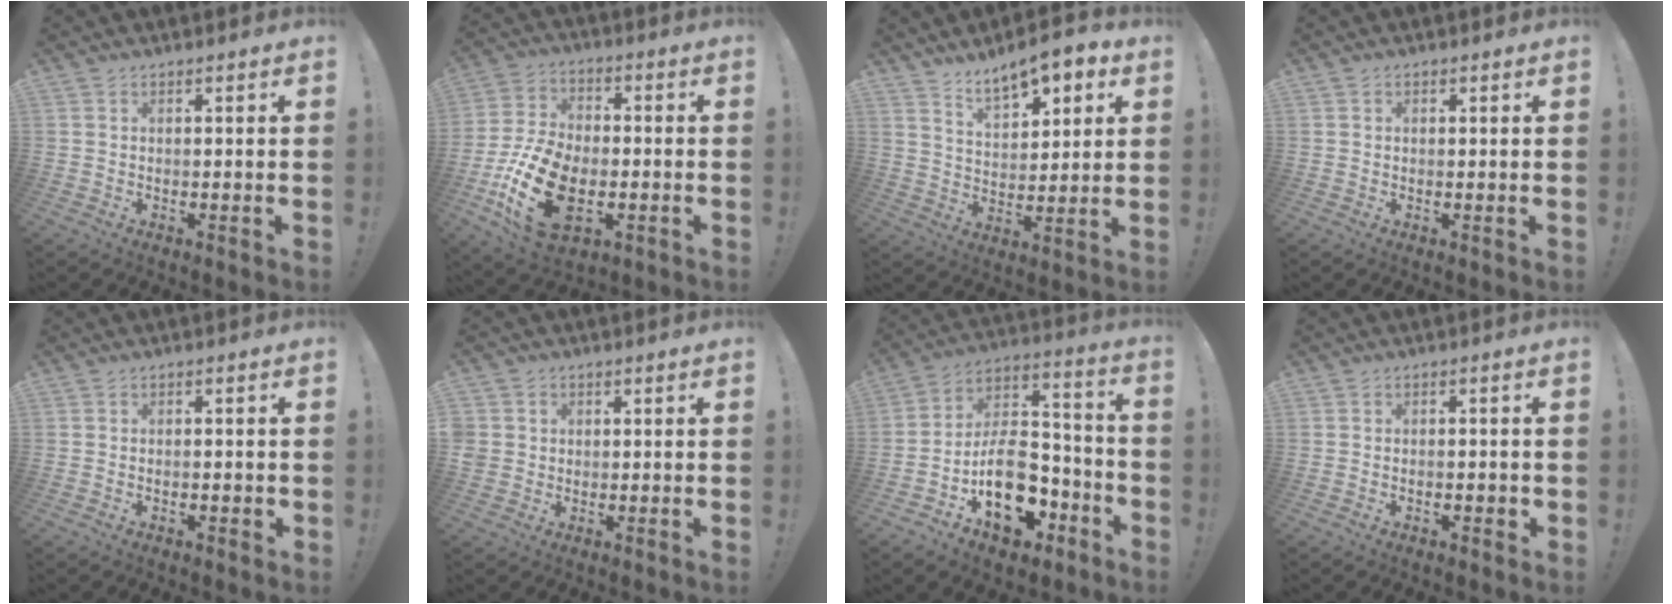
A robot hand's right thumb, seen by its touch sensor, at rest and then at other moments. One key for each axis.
{"total": 20.9, "fx": -5.6, "fy": 12.8, "fz": 15.6, "tx": -0.291, "ty": 0.025, "tz": -0.087}
{"total": 10.7, "fx": 7.8, "fy": 4.7, "fz": 5.6, "tx": -0.080, "ty": -0.052, "tz": 0.140}
{"total": 0.7, "fx": 0.2, "fy": 0.6, "fz": 0.2, "tx": 0.001, "ty": 0.001, "tz": 0.002}
{"total": 1.3, "fx": -0.6, "fy": 0.7, "fz": 0.9, "tx": -0.014, "ty": 0.004, "tz": -0.010}
{"total": 3.5, "fx": 0.2, "fy": 3.4, "fz": 0.7, "tx": -0.020, "ty": 0.007, "tz": 0.008}
{"total": 18.0, "fx": -7.5, "fy": 12.0, "fz": 11.1, "tx": -0.150, "ty": 0.053, "tz": -0.114}
{"total": 2.0, "fx": -0.9, "fy": 1.1, "fz": 1.4, "tx": -0.021, "ty": 0.008, "tz": -0.014}